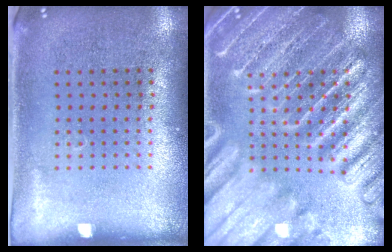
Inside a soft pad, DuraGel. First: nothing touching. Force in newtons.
{"total": 6.2, "press": 6.2, "slide": 0.7}